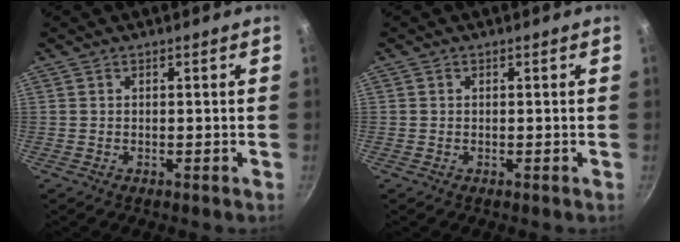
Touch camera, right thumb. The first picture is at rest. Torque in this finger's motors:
{"motor_torque": [0.28, -0.36, -0.09, 0.14, -0.09]}